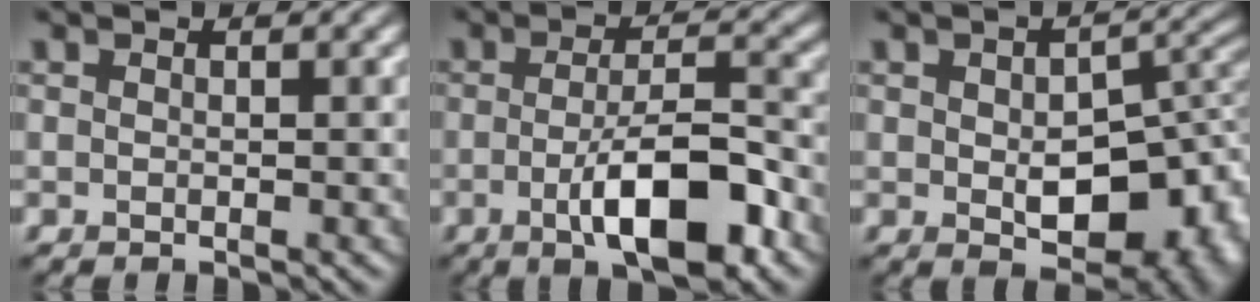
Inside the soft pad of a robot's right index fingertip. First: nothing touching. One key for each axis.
{"total": 7.9, "fx": -2.8, "fy": 2.3, "fz": 7.0, "tx": -0.115, "ty": 0.002, "tz": -0.047}
{"total": 11.3, "fx": -2.2, "fy": 6.6, "fz": 8.9, "tx": -0.118, "ty": -0.024, "tz": -0.017}